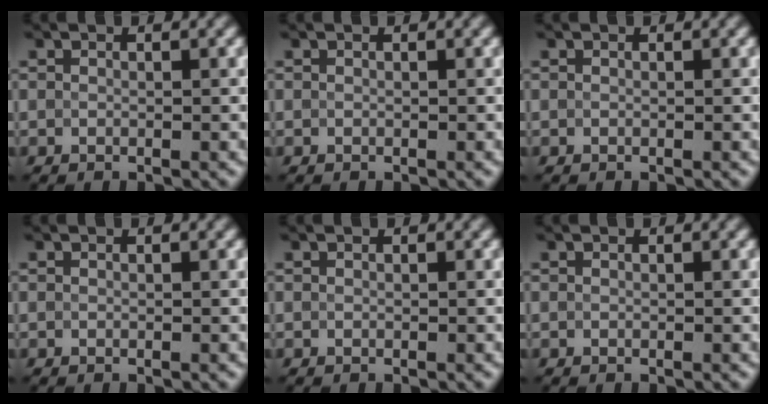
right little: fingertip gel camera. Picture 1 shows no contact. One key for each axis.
{"total": 0.0}
{"total": 0.0}
{"total": 0.0}
{"total": 0.0}
{"total": 0.0}